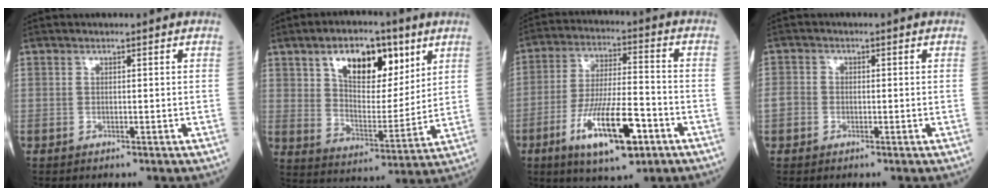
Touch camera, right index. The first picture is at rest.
{"total": 13.6, "force": [6.9, 6.2, 9.9], "torque": [-0.156, 0.011, 0.120]}
{"total": 13.8, "force": [-6.2, 3.2, 11.9], "torque": [-0.224, -0.010, -0.101]}
{"total": 2.1, "force": [-0.8, 1.9, 0.6], "torque": [-0.004, 0.009, -0.020]}